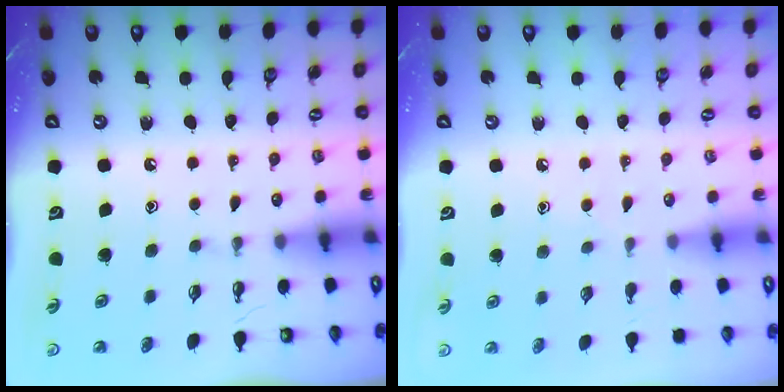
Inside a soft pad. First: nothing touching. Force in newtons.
{"total": 4.4, "press": 4.4, "slide": 0.5}